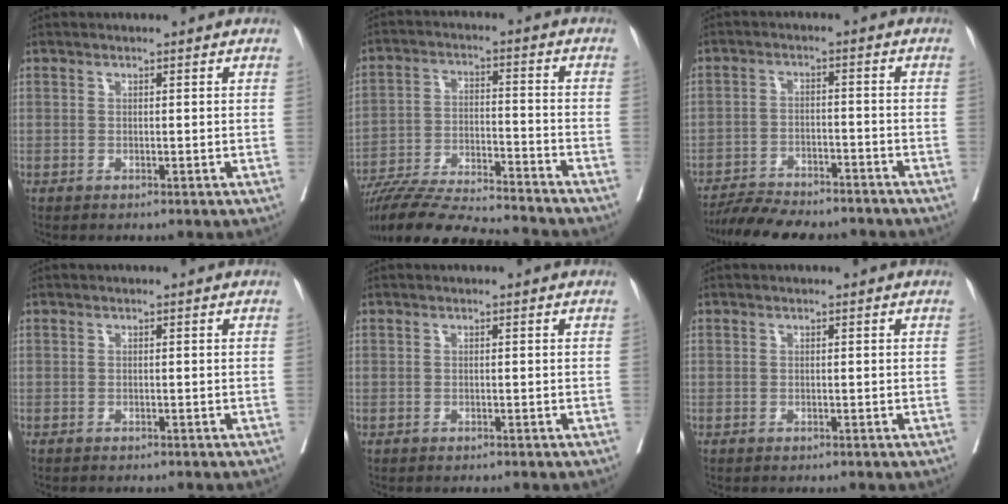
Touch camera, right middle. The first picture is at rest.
{"total": 20.2, "force": [-18.4, 1.2, 8.3], "torque": [-0.155, -0.032, -0.292]}
{"total": 12.3, "force": [-11.3, 2.4, 4.3], "torque": [-0.063, 0.003, -0.167]}
{"total": 2.2, "force": [-2.0, 0.4, 0.8], "torque": [-0.017, -0.003, -0.023]}
{"total": 0.7, "force": [-0.6, 0.2, 0.3], "torque": [-0.006, -0.001, -0.009]}
{"total": 0.0}